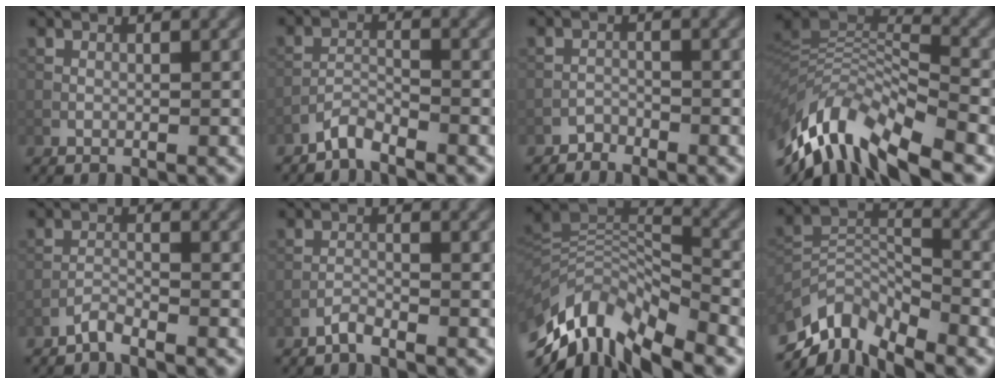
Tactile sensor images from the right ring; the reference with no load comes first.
{"total": 2.0, "force": [-1.9, 0.2, 0.6], "torque": [-0.013, 0.007, -0.043]}
{"total": 1.2, "force": [-1.1, 0.4, 0.0], "torque": [0.002, 0.005, -0.024]}
{"total": 12.1, "force": [-6.7, 4.4, 9.1], "torque": [-0.189, 0.016, -0.124]}
{"total": 1.4, "force": [-1.3, 0.0, 0.4], "torque": [-0.008, 0.005, -0.030]}
{"total": 1.0, "force": [-1.0, 0.0, 0.4], "torque": [-0.008, 0.005, -0.022]}
{"total": 12.3, "force": [-7.4, 5.2, 8.3], "torque": [-0.172, 0.010, -0.131]}
{"total": 8.3, "force": [-6.4, 3.3, 4.1], "torque": [-0.072, -0.005, -0.130]}